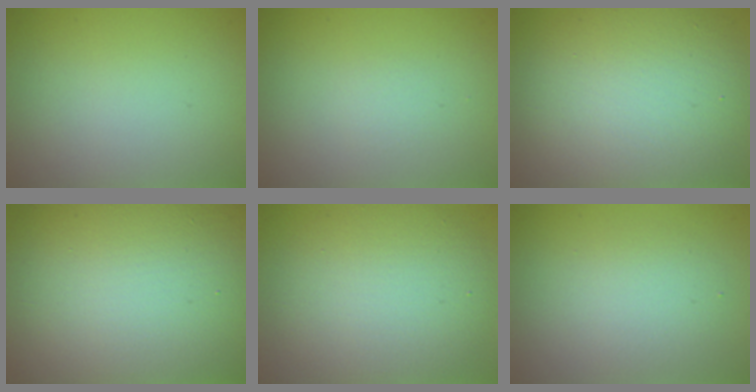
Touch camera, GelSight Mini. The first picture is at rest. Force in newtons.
{"total": 0.0}
{"total": 10.1, "press": 10.1, "slide": 0.3}
{"total": 20.4, "press": 20.3, "slide": 1.5}
{"total": 7.8, "press": 7.8, "slide": 0.6}
{"total": 2.9, "press": 2.9, "slide": 0.2}